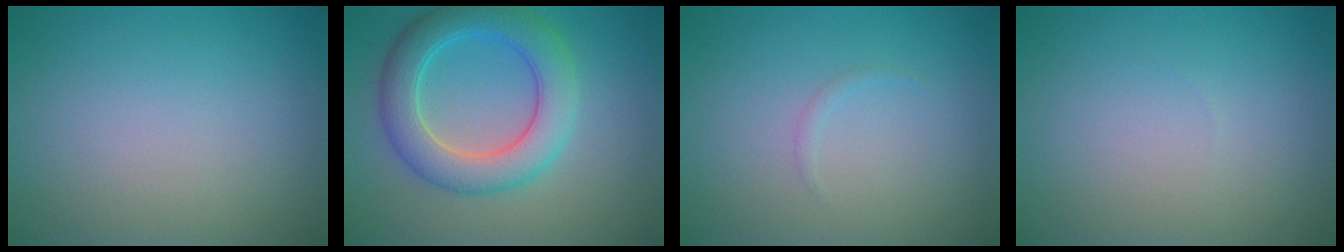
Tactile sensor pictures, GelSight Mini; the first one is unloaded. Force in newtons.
{"total": 6.1, "press": 6.1, "slide": 0.2}
{"total": 0.5, "press": 0.5, "slide": 0.0}
{"total": 0.0}